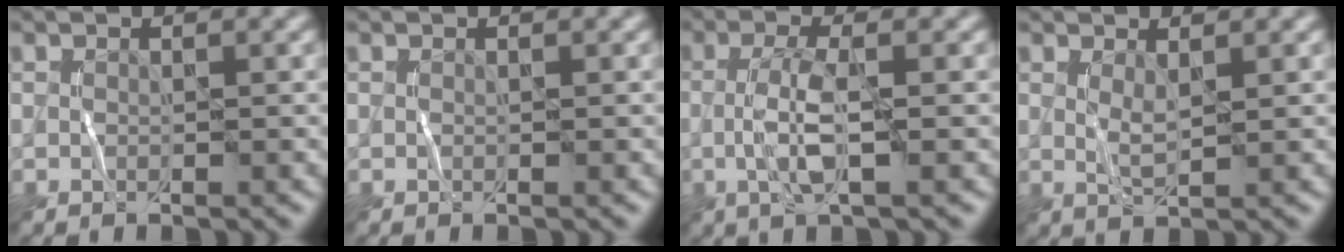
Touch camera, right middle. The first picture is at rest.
{"total": 0.0}
{"total": 3.3, "force": [-0.7, 0.6, 3.2], "torque": [-0.067, 0.012, -0.020]}
{"total": 1.2, "force": [0.6, 0.2, 1.0], "torque": [-0.024, 0.000, 0.014]}